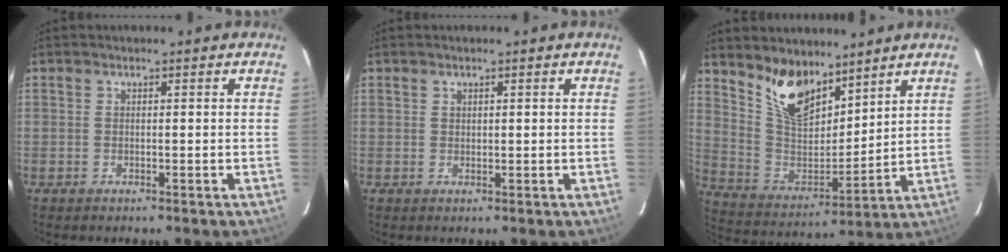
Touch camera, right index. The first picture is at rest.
{"total": 0.6, "force": [0.5, 0.4, 0.2], "torque": [-0.002, 0.002, 0.009]}
{"total": 13.2, "force": [9.6, 5.9, 6.8], "torque": [-0.135, -0.001, 0.193]}